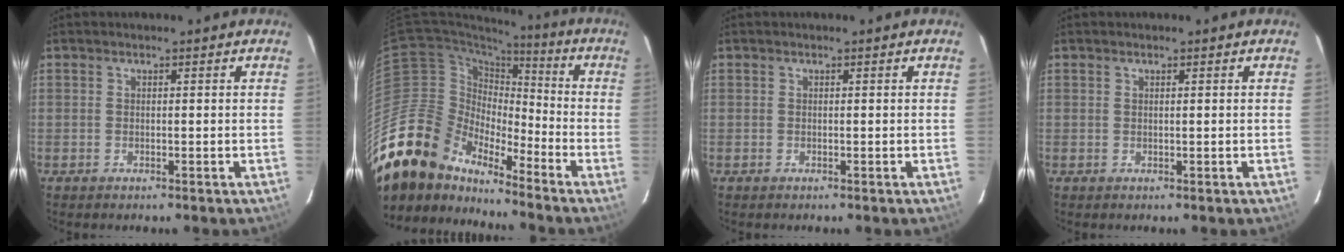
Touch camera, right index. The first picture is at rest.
{"total": 16.2, "force": [-14.1, 7.3, 3.3], "torque": [-0.075, 0.017, -0.267]}
{"total": 0.0}
{"total": 0.6, "force": [0.3, -0.4, 0.3], "torque": [-0.009, -0.003, 0.004]}